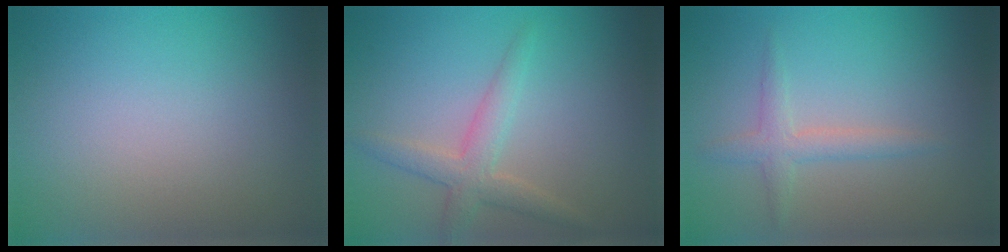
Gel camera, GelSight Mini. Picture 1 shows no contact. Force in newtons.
{"total": 2.8, "press": 2.8, "slide": 0.1}
{"total": 2.0, "press": 2.0, "slide": 0.1}